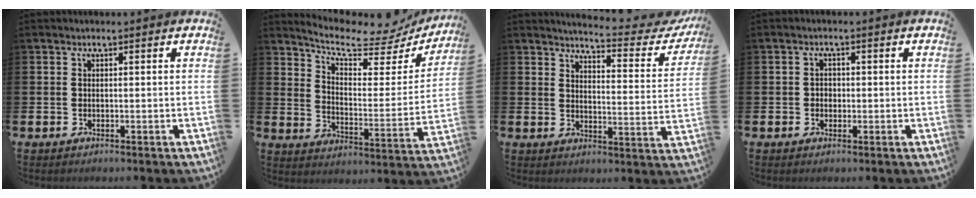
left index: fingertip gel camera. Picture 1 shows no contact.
{"total": 8.9, "force": [7.7, 2.4, 3.7], "torque": [-0.098, -0.057, 0.127]}
{"total": 4.7, "force": [4.5, 0.4, 1.2], "torque": [-0.034, -0.042, 0.070]}
{"total": 1.4, "force": [-0.1, 1.3, 0.6], "torque": [-0.004, 0.005, -0.007]}